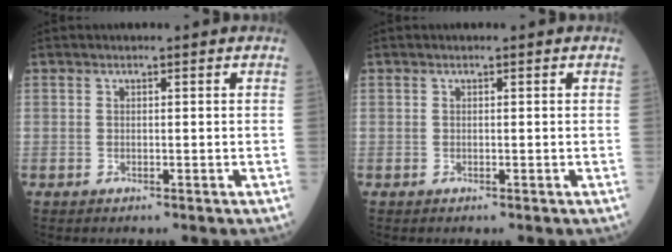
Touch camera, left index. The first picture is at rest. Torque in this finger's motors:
{"motor_torque": [-0.30, 0.30, 0.01, 0.00]}